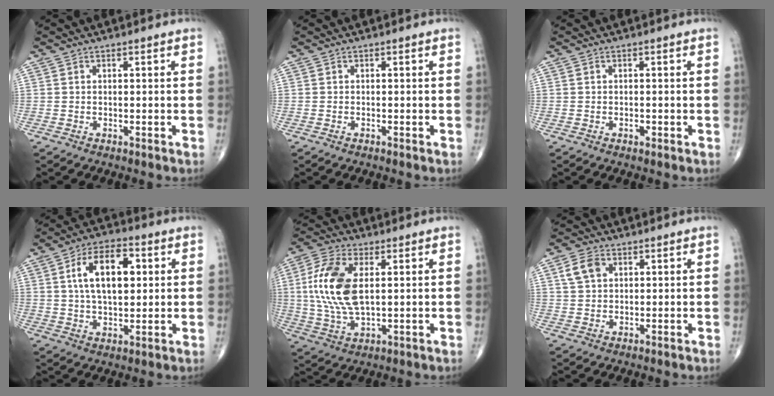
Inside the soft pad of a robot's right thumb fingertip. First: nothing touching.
{"total": 0.0}
{"total": 0.8, "force": [-0.3, 0.4, 0.6], "torque": [-0.008, -0.001, -0.007]}
{"total": 12.9, "force": [3.0, 6.9, 10.5], "torque": [-0.164, 0.005, 0.049]}
{"total": 14.0, "force": [2.2, 7.0, 11.9], "torque": [-0.258, -0.001, 0.045]}
{"total": 4.6, "force": [1.7, 3.2, 2.7], "torque": [-0.048, 0.002, 0.033]}